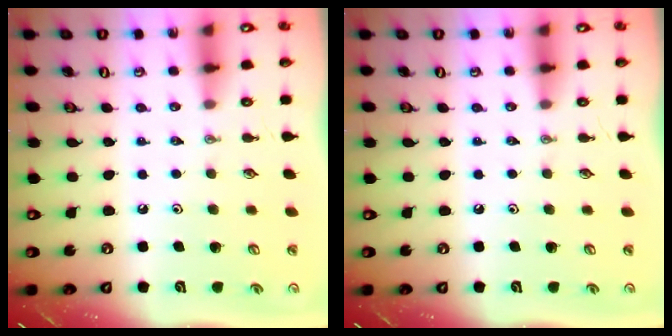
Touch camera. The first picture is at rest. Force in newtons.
{"total": 0.0}